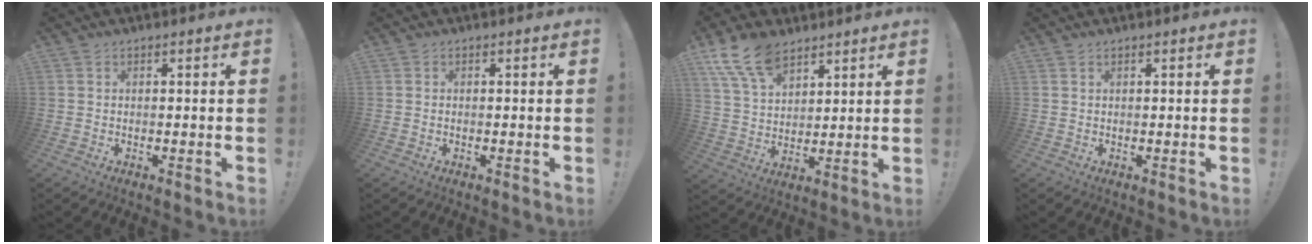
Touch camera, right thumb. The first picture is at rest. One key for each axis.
{"total": 0.0}
{"total": 12.6, "fx": 8.9, "fy": 6.6, "fz": 6.0, "tx": -0.115, "ty": -0.043, "tz": 0.169}
{"total": 0.6, "fx": 0.4, "fy": 0.0, "fz": 0.4, "tx": -0.007, "ty": 0.000, "tz": 0.007}